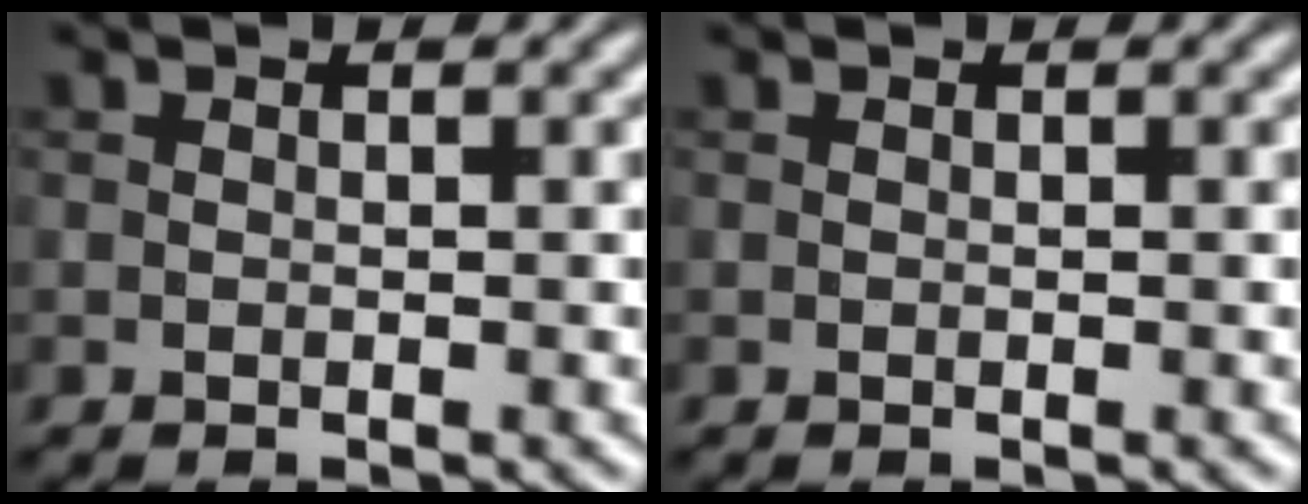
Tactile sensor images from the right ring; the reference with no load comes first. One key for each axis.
{"total": 0.0}